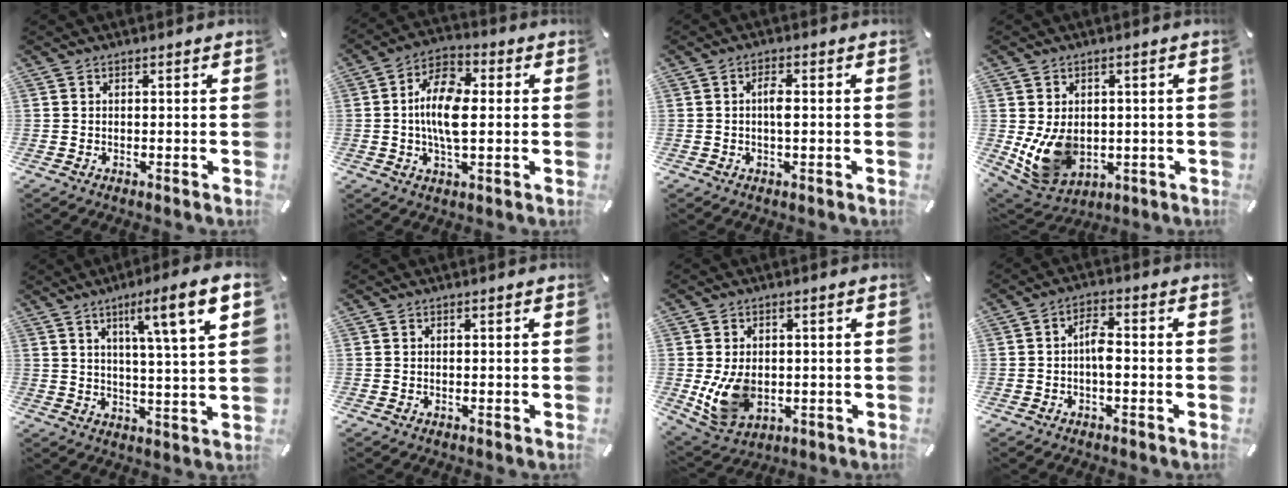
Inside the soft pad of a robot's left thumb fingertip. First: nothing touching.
{"total": 11.3, "force": [0.1, 5.9, 9.6], "torque": [-0.197, 0.003, -0.002]}
{"total": 3.0, "force": [-0.1, 1.1, 2.8], "torque": [-0.056, 0.004, -0.004]}
{"total": 11.5, "force": [-1.0, 9.0, 7.1], "torque": [-0.149, -0.006, -0.013]}
{"total": 10.6, "force": [5.2, 0.0, 9.2], "torque": [-0.144, -0.025, 0.074]}
{"total": 0.0}
{"total": 9.7, "force": [-1.0, 7.1, 6.5], "torque": [-0.138, -0.004, -0.014]}
{"total": 4.7, "force": [-0.9, 2.2, 4.1], "torque": [-0.072, 0.013, -0.016]}